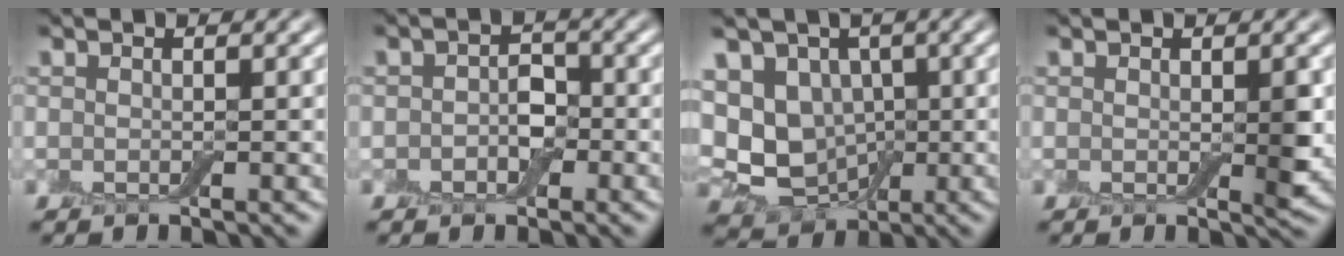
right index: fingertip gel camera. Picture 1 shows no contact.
{"total": 2.0, "force": [-0.5, 1.5, 1.2], "torque": [-0.017, 0.004, -0.016]}
{"total": 7.0, "force": [-0.2, 5.8, 4.0], "torque": [-0.061, -0.003, -0.007]}
{"total": 1.8, "force": [0.0, 0.9, 1.5], "torque": [-0.019, -0.004, 0.001]}